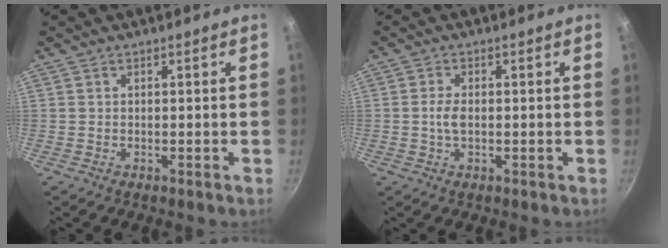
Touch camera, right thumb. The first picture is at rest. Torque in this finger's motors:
{"motor_torque": [0.24, 0.74, 0.03, 0.49, 0.00]}